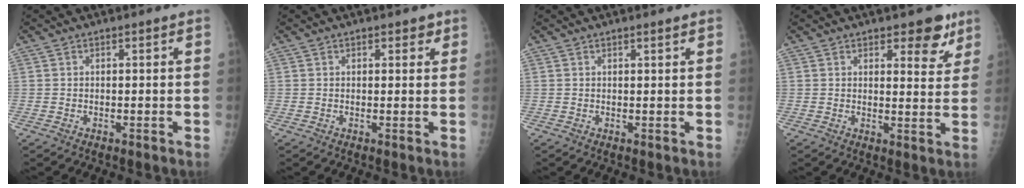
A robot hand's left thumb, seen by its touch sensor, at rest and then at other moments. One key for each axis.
{"total": 1.8, "fx": 1.1, "fy": 1.0, "fz": 1.0, "tx": 0.001, "ty": -0.003, "tz": 0.010}
{"total": 0.8, "fx": 0.6, "fy": 0.0, "fz": 0.5, "tx": -0.008, "ty": -0.004, "tz": 0.012}
{"total": 6.4, "fx": 4.1, "fy": 2.9, "fz": 4.0, "tx": -0.021, "ty": -0.024, "tz": 0.051}